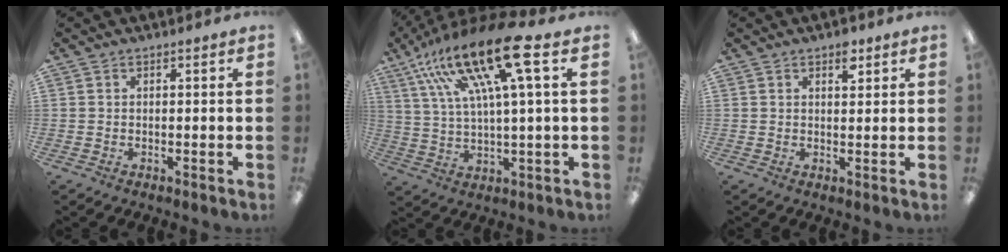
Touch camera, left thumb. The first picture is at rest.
{"total": 19.9, "force": [10.4, 4.9, 16.2], "torque": [-0.323, -0.047, 0.159]}
{"total": 3.4, "force": [2.2, 1.7, 2.0], "torque": [-0.011, -0.011, 0.032]}